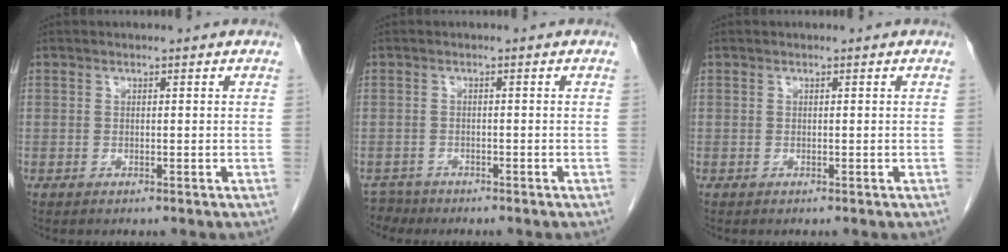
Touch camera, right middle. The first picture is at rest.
{"total": 2.0, "force": [-1.8, 0.6, -0.6], "torque": [0.008, -0.004, -0.031]}
{"total": 0.0}